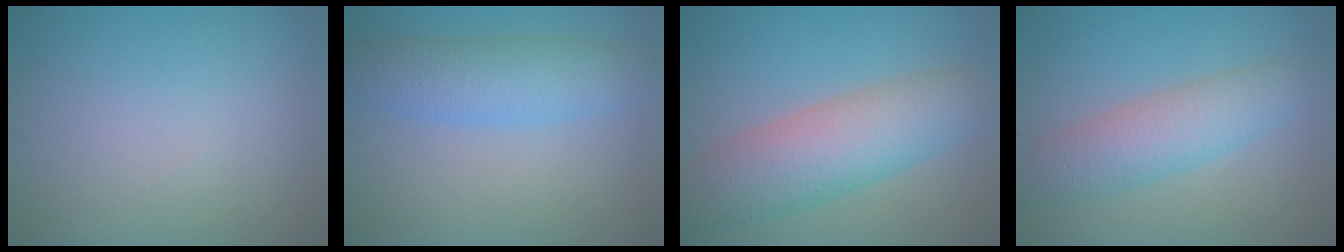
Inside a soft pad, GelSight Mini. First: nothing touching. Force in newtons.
{"total": 5.1, "press": 5.1, "slide": 0.2}
{"total": 7.3, "press": 7.3, "slide": 0.3}
{"total": 4.8, "press": 4.8, "slide": 0.2}